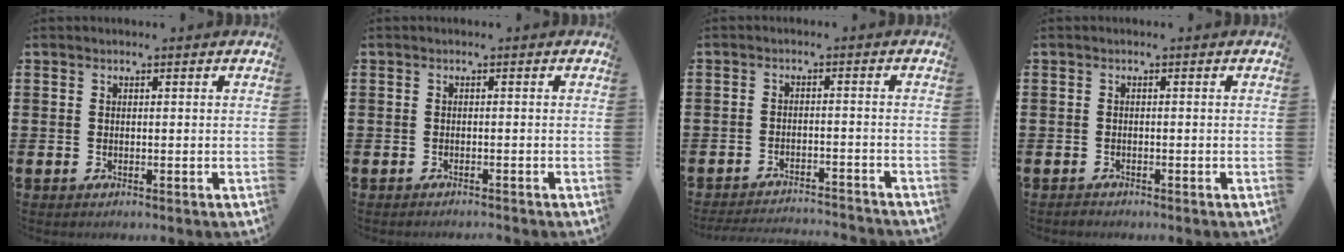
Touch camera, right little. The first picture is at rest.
{"total": 0.6, "force": [-0.6, 0.0, 0.0], "torque": [0.000, -0.002, -0.013]}
{"total": 2.7, "force": [-2.7, -0.1, 0.0], "torque": [-0.004, 0.002, -0.058]}
{"total": 0.5, "force": [-0.5, 0.2, 0.0], "torque": [-0.002, -0.001, -0.011]}